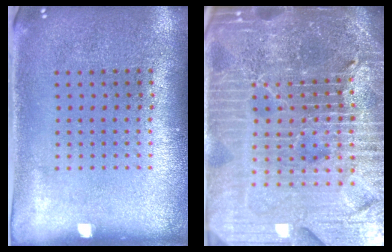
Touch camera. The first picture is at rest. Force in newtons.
{"total": 7.1, "press": 6.2, "slide": 3.6}